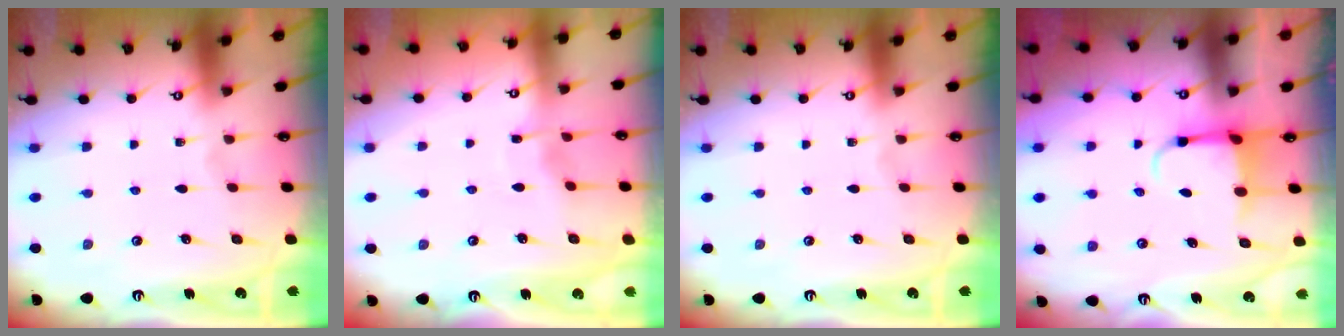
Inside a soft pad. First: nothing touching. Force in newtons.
{"total": 3.5, "press": 3.5, "slide": 0.3}
{"total": 0.0}
{"total": 3.8, "press": 3.6, "slide": 1.0}